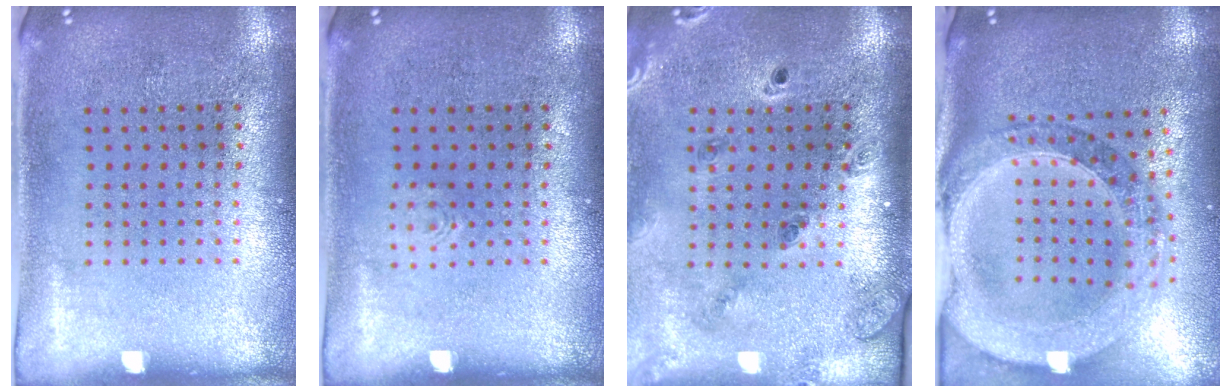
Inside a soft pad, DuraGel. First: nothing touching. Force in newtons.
{"total": 0.5, "press": 0.5, "slide": 0.1}
{"total": 1.4, "press": 1.4, "slide": 0.3}
{"total": 2.2, "press": 2.0, "slide": 0.9}